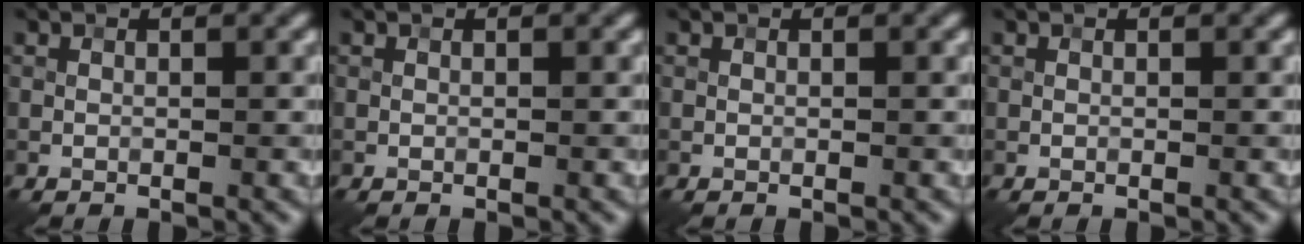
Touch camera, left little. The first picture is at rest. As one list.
[{"total": 0.0}, {"total": 0.0}, {"total": 0.0}]